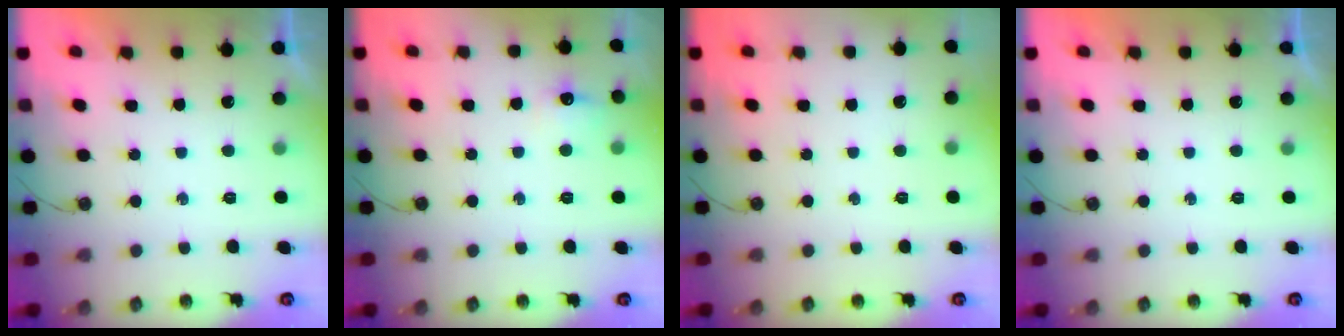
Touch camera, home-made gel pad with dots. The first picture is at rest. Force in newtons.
{"total": 6.9, "press": 6.9, "slide": 0.9}
{"total": 0.0}
{"total": 0.0}